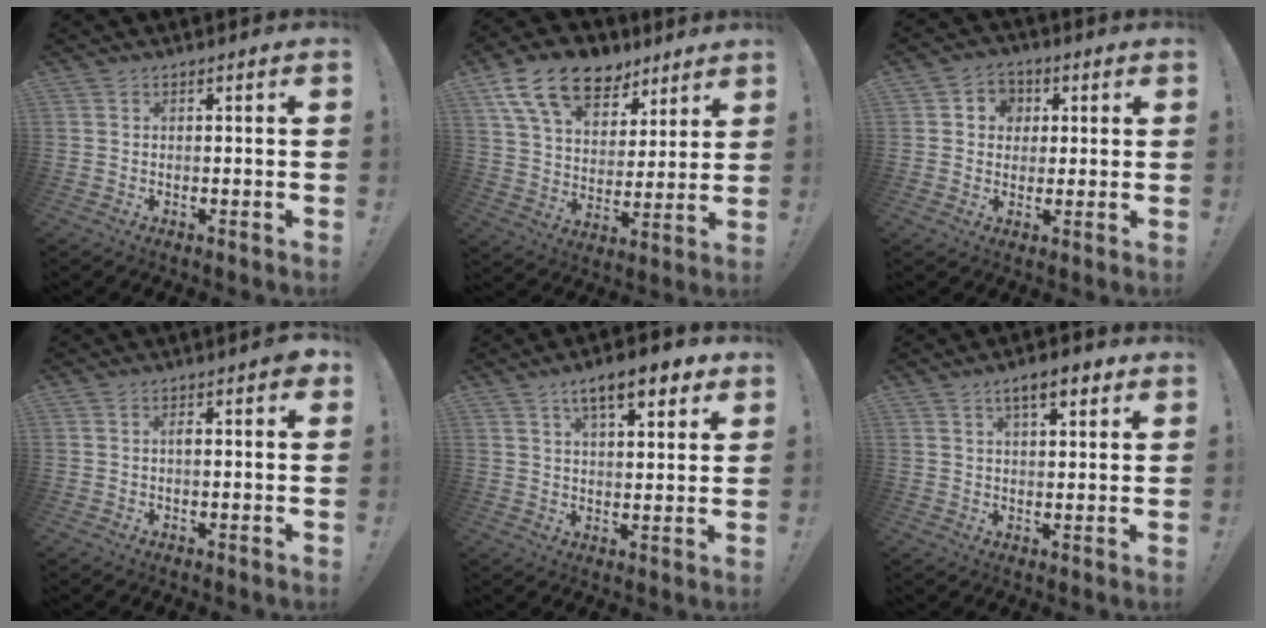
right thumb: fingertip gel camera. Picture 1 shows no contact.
{"total": 17.5, "force": [10.8, 10.5, 9.0], "torque": [-0.154, -0.061, 0.199]}
{"total": 5.8, "force": [0.8, 5.5, 1.8], "torque": [-0.025, 0.003, 0.016]}
{"total": 2.1, "force": [-0.1, 0.7, 2.0], "torque": [-0.033, 0.005, -0.006]}
{"total": 9.8, "force": [5.5, 3.3, 7.4], "torque": [-0.107, -0.020, 0.091]}
{"total": 6.4, "force": [3.4, 2.2, 4.9], "torque": [-0.066, -0.011, 0.053]}